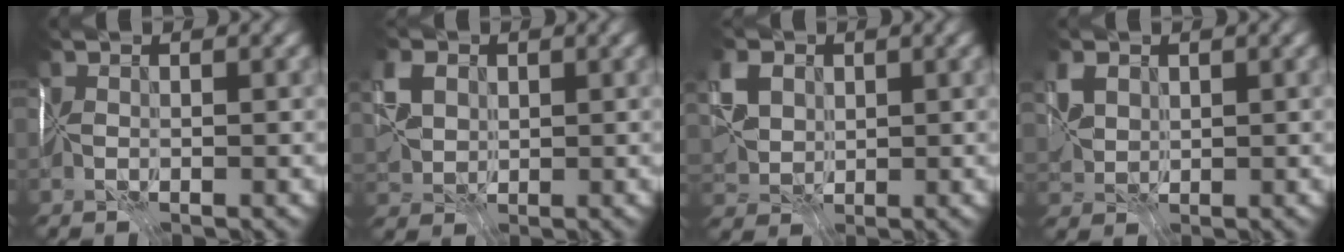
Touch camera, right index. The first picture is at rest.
{"total": 3.7, "force": [1.5, 2.5, 2.2], "torque": [-0.063, 0.009, 0.029]}
{"total": 4.2, "force": [1.6, 2.9, 2.5], "torque": [-0.068, 0.011, 0.031]}
{"total": 2.3, "force": [1.4, 1.4, 1.2], "torque": [-0.030, 0.003, 0.026]}